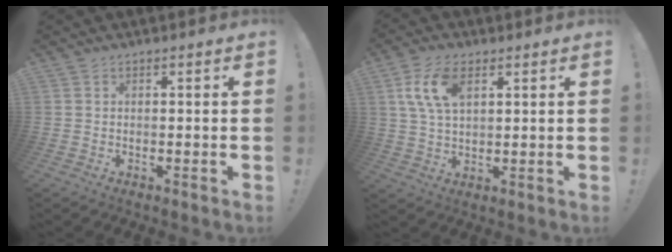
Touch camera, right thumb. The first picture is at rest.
{"total": 10.1, "force": [4.0, 5.6, 7.4], "torque": [-0.146, -0.001, 0.074]}